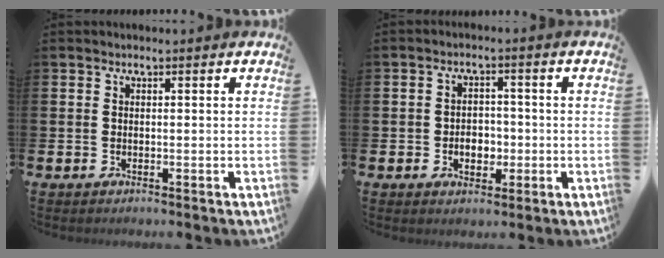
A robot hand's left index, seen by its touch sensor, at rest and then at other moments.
{"total": 3.1, "force": [-1.0, 2.3, 1.7], "torque": [-0.022, -0.002, -0.027]}